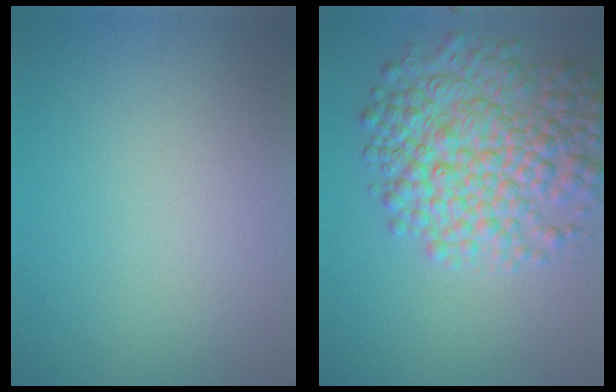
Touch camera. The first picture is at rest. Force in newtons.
{"total": 8.5, "press": 8.5, "slide": 0.3}